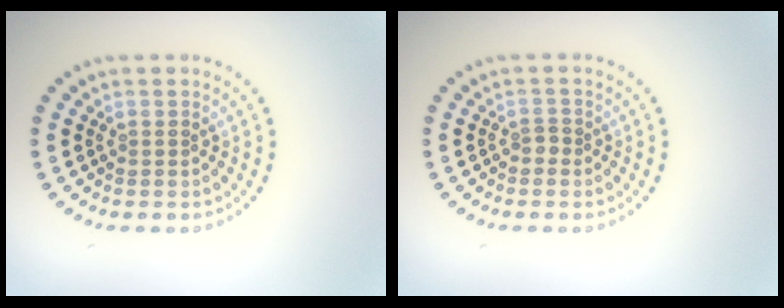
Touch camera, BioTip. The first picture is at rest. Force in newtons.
{"total": 0.8, "press": 0.5, "slide": 0.7}